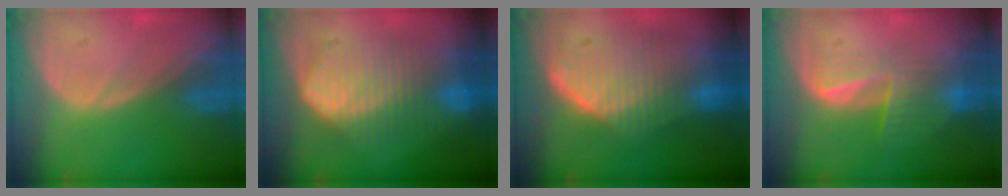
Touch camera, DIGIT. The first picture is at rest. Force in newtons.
{"total": 10.0, "press": 10.0, "slide": 0.4}
{"total": 9.7, "press": 9.0, "slide": 3.6}
{"total": 6.2, "press": 5.9, "slide": 1.9}